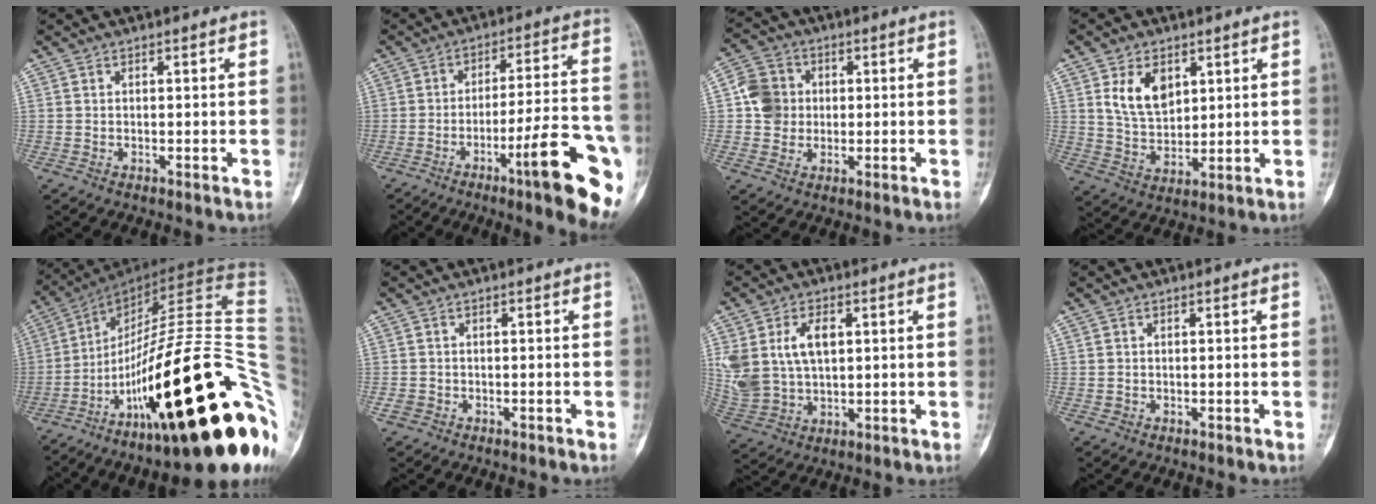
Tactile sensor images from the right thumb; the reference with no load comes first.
{"total": 18.5, "force": [-7.9, 2.7, 16.5], "torque": [-0.197, 0.033, -0.109]}
{"total": 7.4, "force": [0.3, 6.8, 2.9], "torque": [-0.032, 0.009, -0.004]}
{"total": 9.0, "force": [3.6, 5.8, 5.8], "torque": [-0.084, -0.021, 0.077]}
{"total": 41.0, "force": [-13.6, 10.5, 37.2], "torque": [-0.470, 0.082, -0.209]}
{"total": 1.6, "force": [-0.8, 1.3, 0.3], "torque": [-0.008, 0.009, -0.015]}
{"total": 12.5, "force": [3.2, 8.0, 9.1], "torque": [-0.178, 0.000, 0.074]}
{"total": 0.8, "force": [-0.2, 0.7, 0.1], "torque": [-0.002, 0.004, -0.002]}